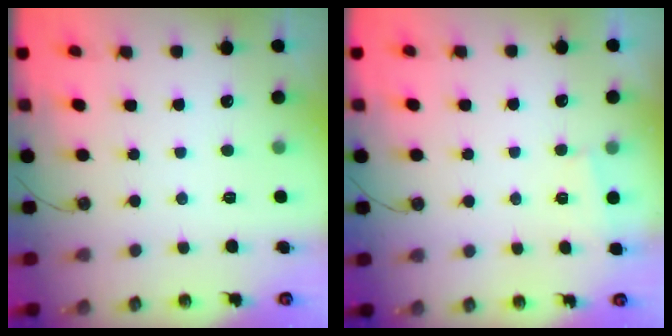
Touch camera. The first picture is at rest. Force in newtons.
{"total": 1.1, "press": 1.1, "slide": 0.1}